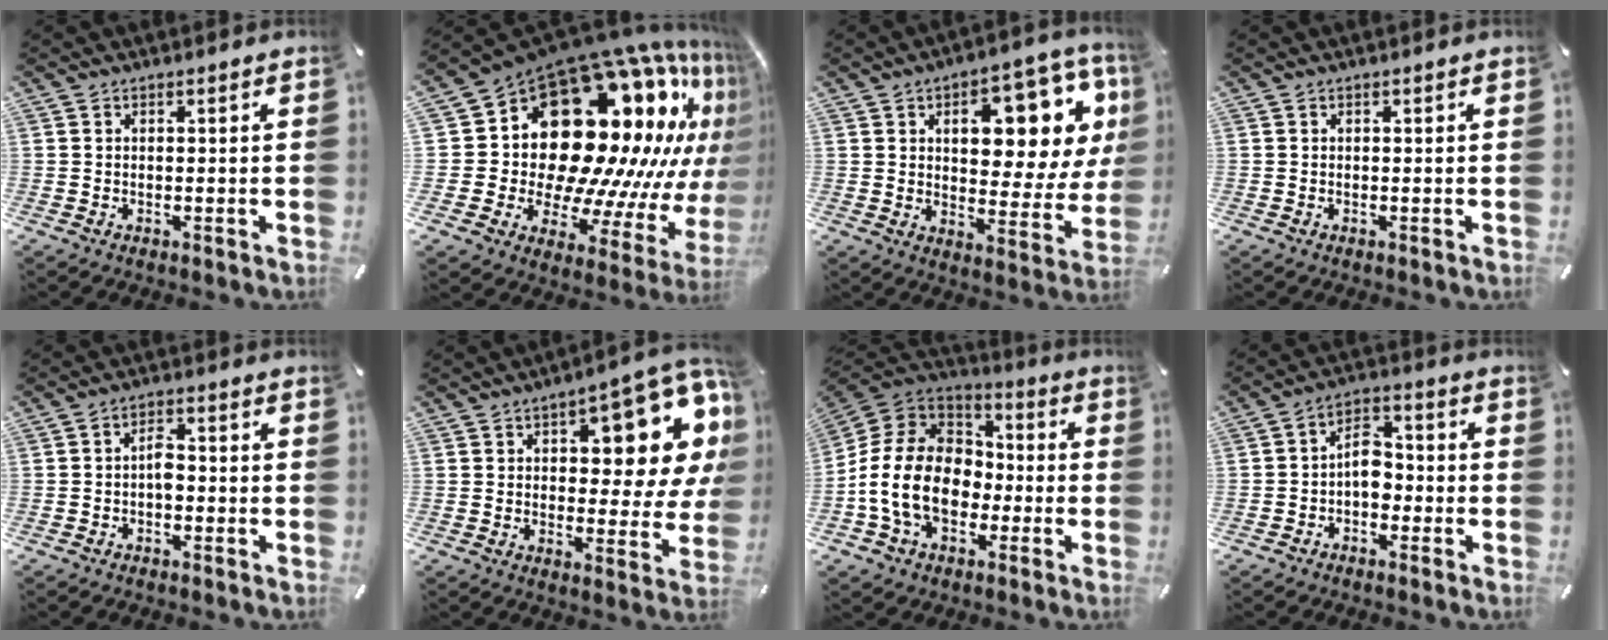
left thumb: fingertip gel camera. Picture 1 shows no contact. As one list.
[{"total": 29.5, "force": [11.7, 18.8, 19.5], "torque": [-0.308, -0.162, 0.246]}, {"total": 16.8, "force": [7.6, 8.8, 12.1], "torque": [-0.151, -0.055, 0.122]}, {"total": 0.0}, {"total": 3.6, "force": [-1.0, 2.1, 2.7], "torque": [-0.052, 0.011, -0.020]}, {"total": 16.4, "force": [8.0, 7.1, 12.4], "torque": [-0.143, -0.065, 0.127]}, {"total": 16.9, "force": [-4.7, 12.9, 9.9], "torque": [-0.220, 0.035, -0.080]}, {"total": 7.7, "force": [-1.9, 5.2, 5.4], "torque": [-0.091, 0.020, -0.033]}]